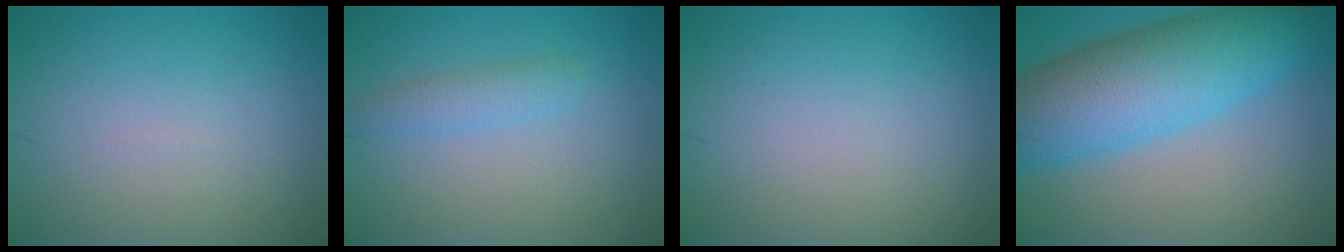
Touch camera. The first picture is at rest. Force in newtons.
{"total": 1.9, "press": 1.9, "slide": 0.1}
{"total": 0.0}
{"total": 10.3, "press": 10.3, "slide": 0.2}